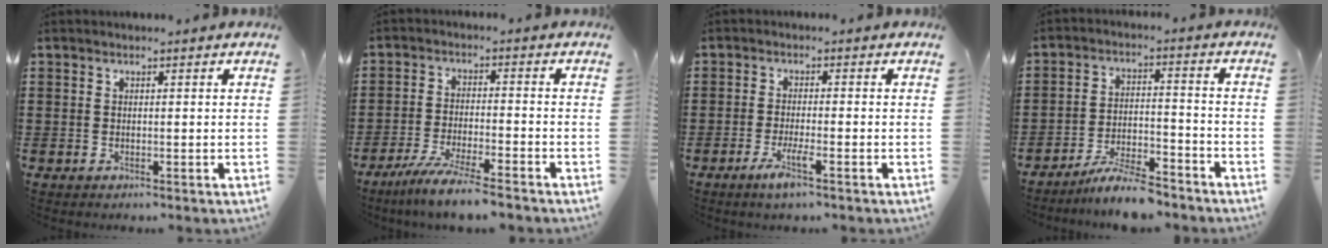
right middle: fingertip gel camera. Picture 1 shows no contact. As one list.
[{"total": 6.1, "force": [-5.3, -0.3, 3.0], "torque": [-0.066, -0.018, -0.101]}, {"total": 3.7, "force": [-2.1, 0.2, 3.1], "torque": [-0.063, -0.010, -0.039]}, {"total": 7.0, "force": [-6.4, 0.6, 2.6], "torque": [-0.052, 0.002, -0.123]}]